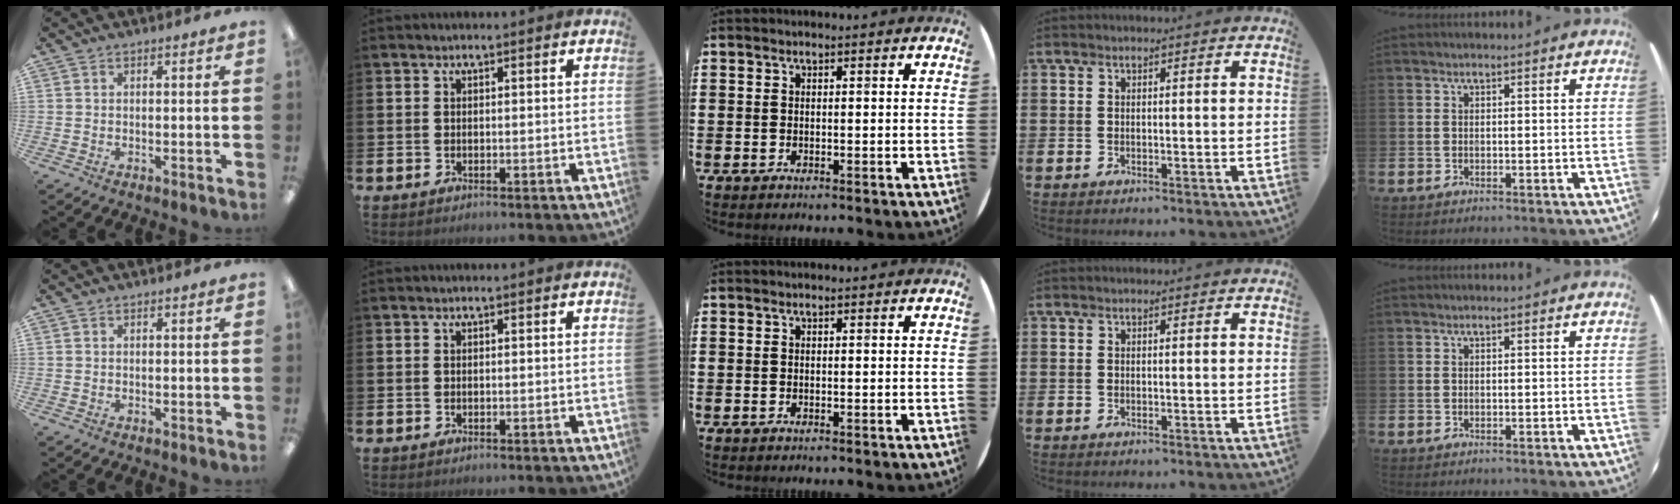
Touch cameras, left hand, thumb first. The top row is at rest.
{}